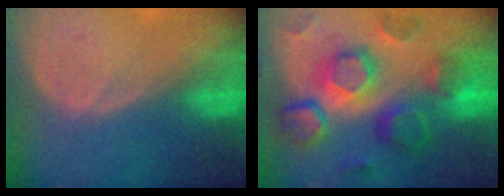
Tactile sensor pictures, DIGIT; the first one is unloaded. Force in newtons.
{"total": 11.8, "press": 11.7, "slide": 1.0}